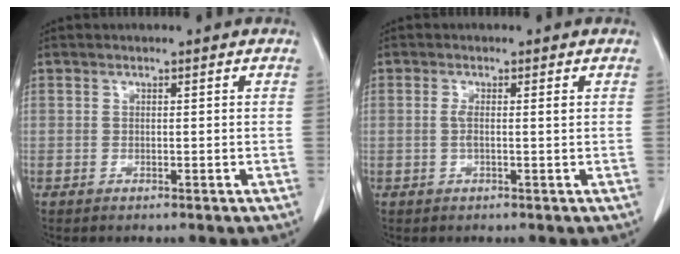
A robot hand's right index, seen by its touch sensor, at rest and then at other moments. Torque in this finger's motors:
{"motor_torque": [0.03, -0.01, 0.03, 0.04]}